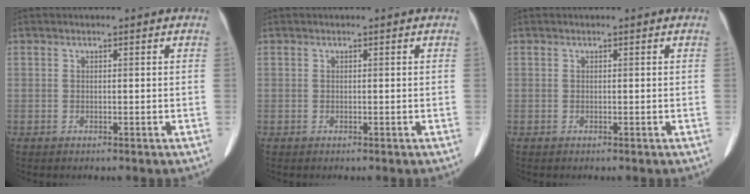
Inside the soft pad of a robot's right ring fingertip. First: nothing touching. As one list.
[{"total": 0.0}, {"total": 0.0}]